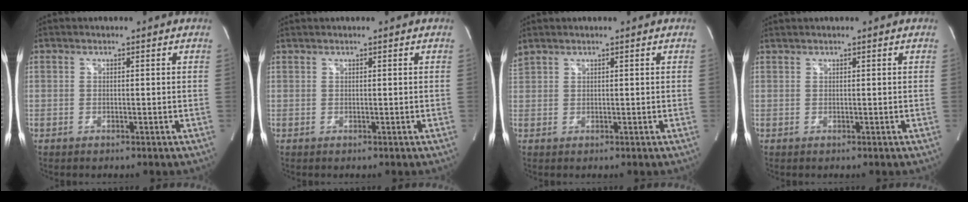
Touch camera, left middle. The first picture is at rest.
{"total": 0.6, "force": [0.6, -0.1, 0.2], "torque": [-0.008, 0.011, 0.016]}
{"total": 1.8, "force": [1.7, 0.2, 0.6], "torque": [-0.029, 0.023, 0.043]}
{"total": 0.9, "force": [0.8, -0.1, 0.3], "torque": [-0.009, 0.012, 0.022]}